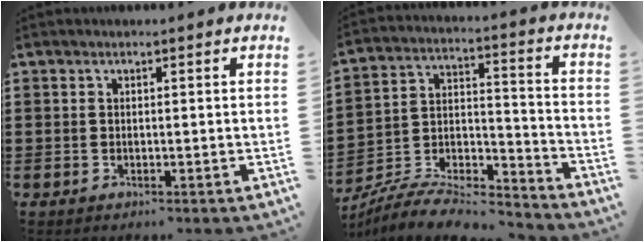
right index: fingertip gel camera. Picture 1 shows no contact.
{"total": 7.6, "force": [-7.2, 1.4, 2.0], "torque": [-0.032, 0.008, -0.140]}